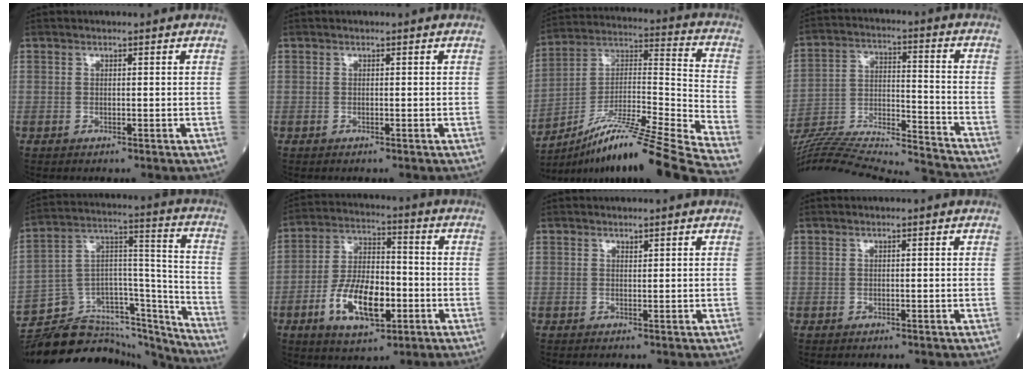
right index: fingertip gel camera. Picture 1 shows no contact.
{"total": 0.0}
{"total": 23.9, "force": [-18.9, -1.7, 14.6], "torque": [-0.204, 0.001, -0.327]}
{"total": 27.0, "force": [-25.2, 1.3, 9.8], "torque": [-0.183, -0.018, -0.389]}
{"total": 25.2, "force": [-24.0, 5.2, 6.0], "torque": [-0.102, 0.041, -0.370]}
{"total": 12.1, "force": [-4.1, 5.1, 10.2], "torque": [-0.204, 0.005, -0.068]}
{"total": 0.5, "force": [0.5, 0.1, 0.1], "torque": [-0.009, 0.001, 0.009]}
{"total": 0.0}